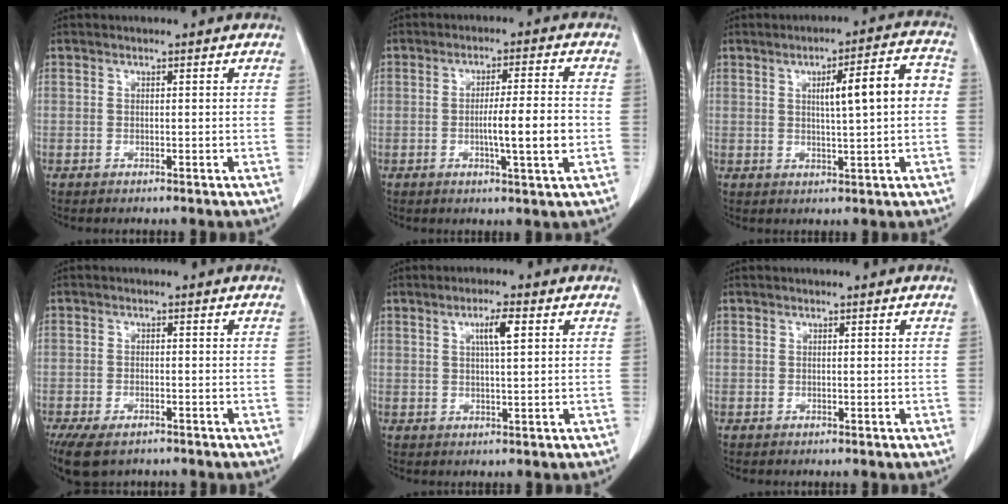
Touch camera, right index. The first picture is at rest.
{"total": 7.5, "force": [-1.3, 0.0, 7.4], "torque": [-0.118, -0.004, -0.023]}
{"total": 8.9, "force": [1.0, 1.1, 8.8], "torque": [-0.127, 0.022, 0.016]}
{"total": 7.4, "force": [-5.2, 3.4, 4.0], "torque": [-0.077, -0.011, -0.082]}
{"total": 4.0, "force": [1.5, 0.4, 3.7], "torque": [-0.064, 0.002, 0.024]}
{"total": 0.0}